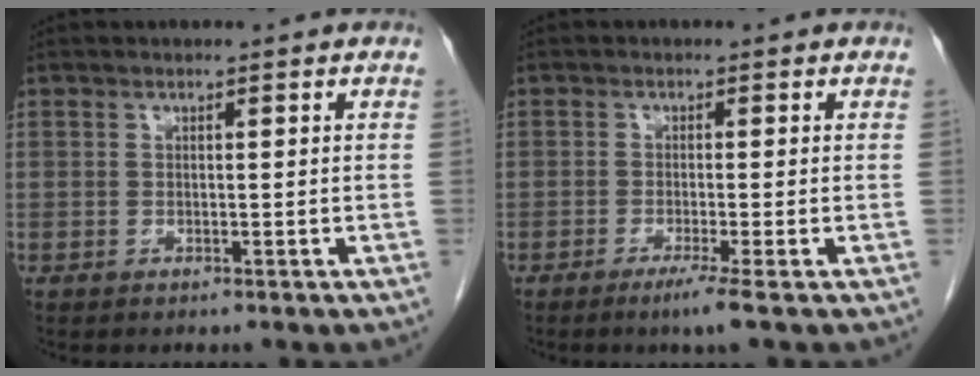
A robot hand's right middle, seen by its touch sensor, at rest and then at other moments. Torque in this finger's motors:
{"motor_torque": [0.53, -0.22, 0.18, 0.04]}